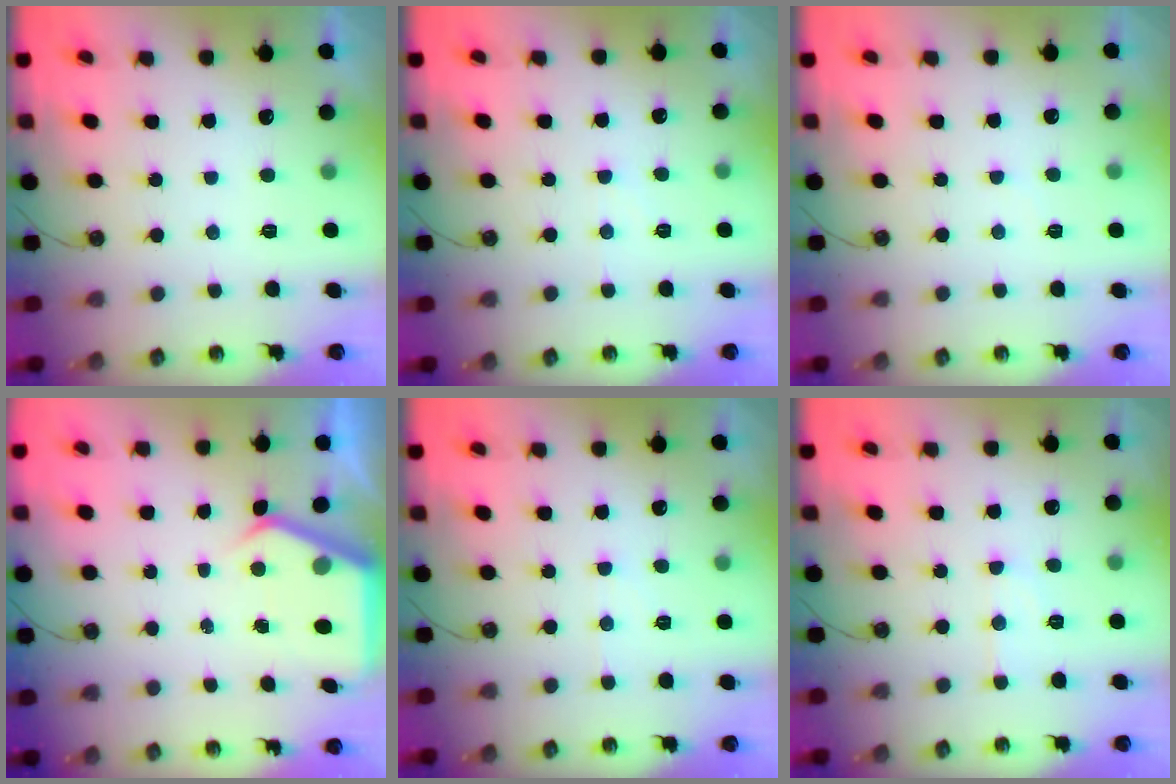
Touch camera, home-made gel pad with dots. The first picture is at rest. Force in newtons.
{"total": 2.7, "press": 2.6, "slide": 0.6}
{"total": 3.1, "press": 3.1, "slide": 0.5}
{"total": 5.4, "press": 5.4, "slide": 0.8}
{"total": 3.3, "press": 3.3, "slide": 0.6}
{"total": 6.2, "press": 6.2, "slide": 0.3}